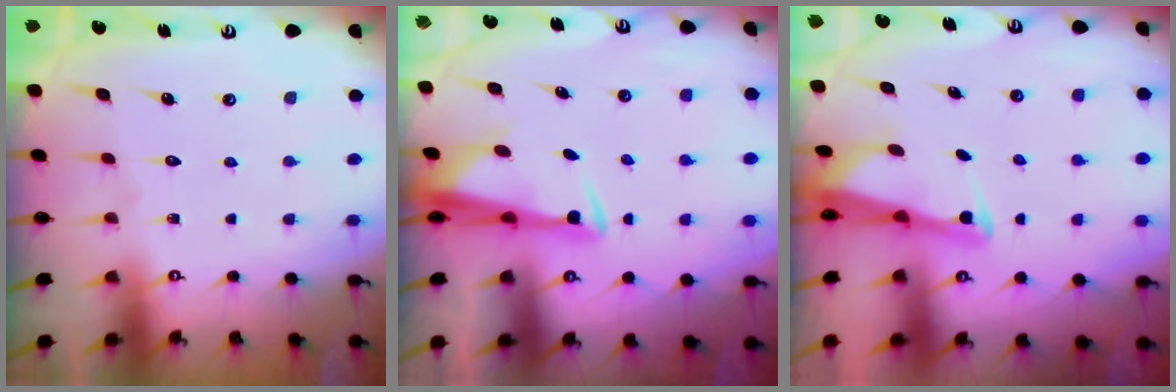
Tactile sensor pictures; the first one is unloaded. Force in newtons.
{"total": 3.3, "press": 3.3, "slide": 0.8}
{"total": 2.5, "press": 2.5, "slide": 0.5}